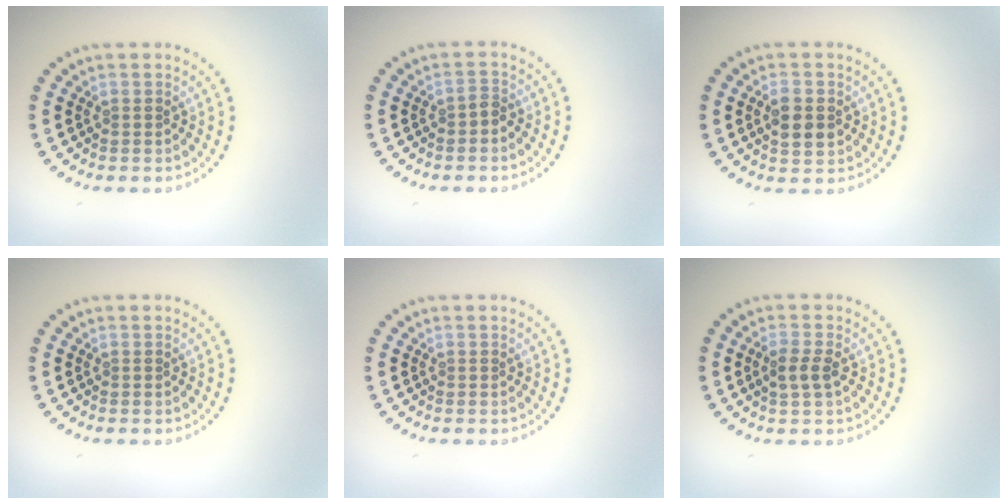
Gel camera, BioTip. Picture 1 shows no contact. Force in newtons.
{"total": 1.0, "press": 0.8, "slide": 0.6}
{"total": 3.2, "press": 3.2, "slide": 0.3}
{"total": 0.0}
{"total": 0.0}
{"total": 1.8, "press": 1.8, "slide": 0.3}